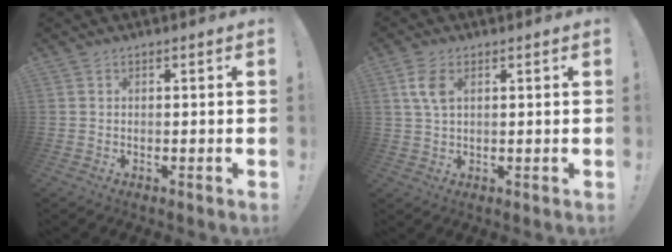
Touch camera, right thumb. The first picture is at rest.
{"total": 5.5, "force": [2.0, 3.2, 4.0], "torque": [-0.077, -0.002, 0.036]}